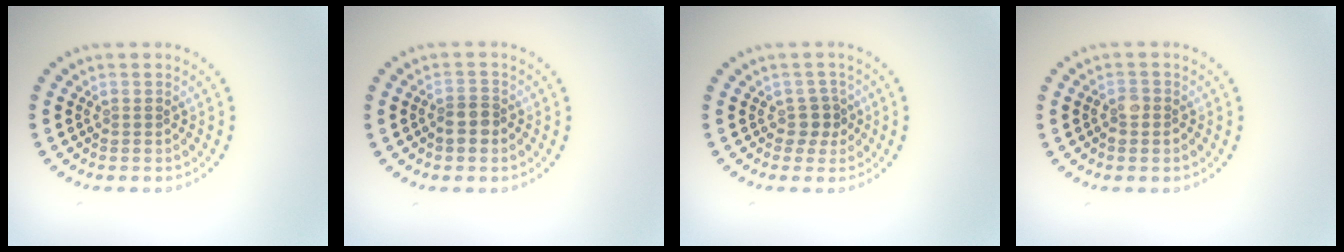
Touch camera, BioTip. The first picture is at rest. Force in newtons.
{"total": 2.0, "press": 1.7, "slide": 1.0}
{"total": 1.7, "press": 1.2, "slide": 1.2}
{"total": 1.4, "press": 1.3, "slide": 0.6}